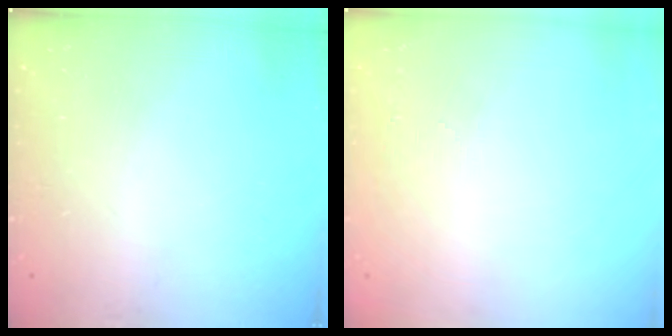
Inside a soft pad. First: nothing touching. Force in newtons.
{"total": 2.0, "press": 2.0, "slide": 0.1}